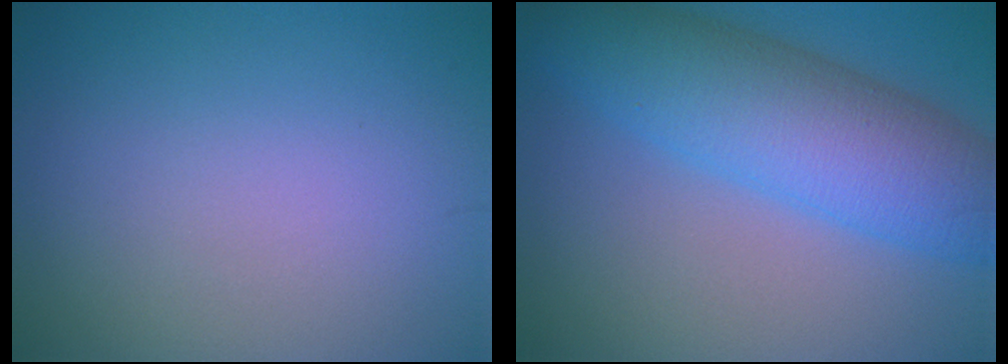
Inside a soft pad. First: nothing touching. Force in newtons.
{"total": 8.6, "press": 8.6, "slide": 0.1}